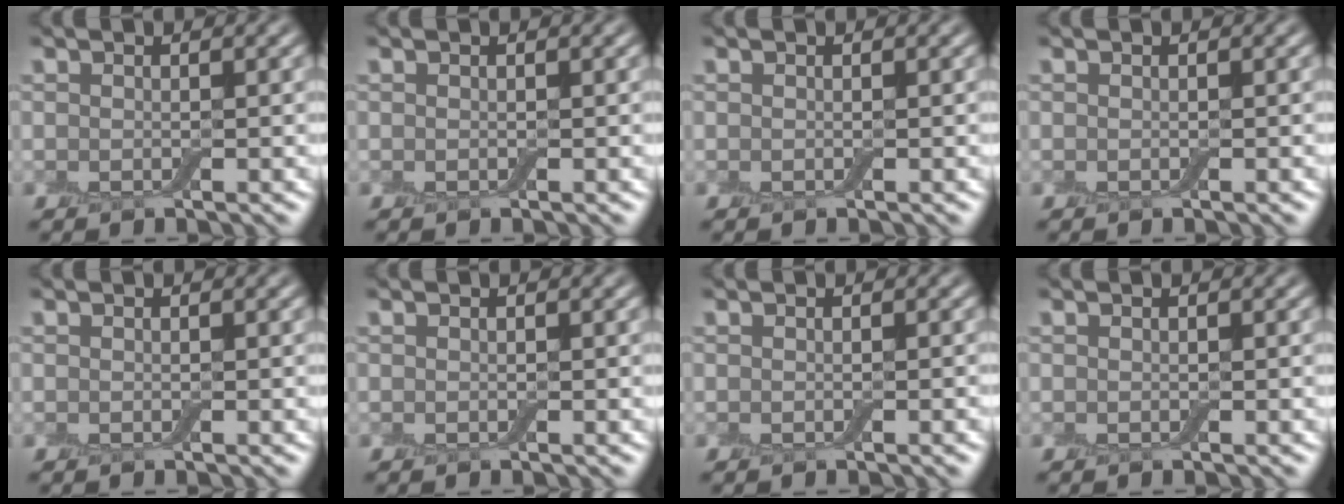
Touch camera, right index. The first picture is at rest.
{"total": 0.0}
{"total": 0.0}
{"total": 0.0}
{"total": 0.0}
{"total": 0.0}
{"total": 0.6, "force": [-0.2, 0.1, 0.6], "torque": [-0.005, 0.001, -0.003]}
{"total": 0.0}